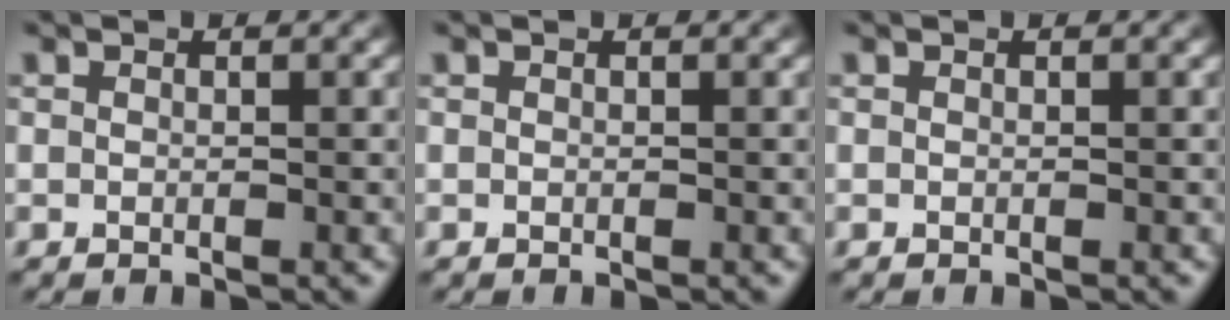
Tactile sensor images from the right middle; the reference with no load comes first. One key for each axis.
{"total": 0.0}
{"total": 0.0}